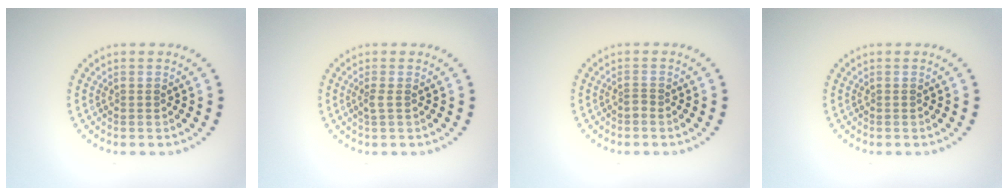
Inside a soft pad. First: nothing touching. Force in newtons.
{"total": 0.9, "press": 0.6, "slide": 0.7}
{"total": 0.7, "press": 0.5, "slide": 0.6}
{"total": 0.0}